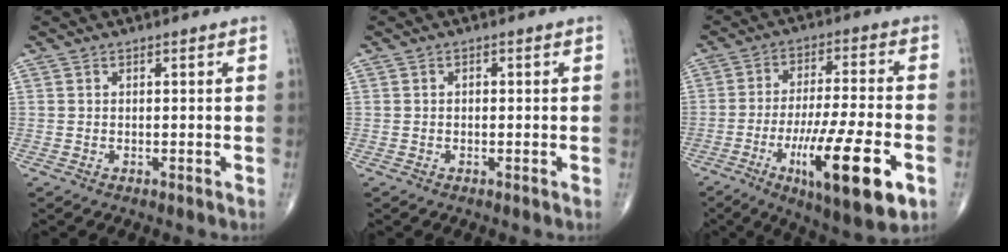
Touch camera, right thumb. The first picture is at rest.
{"total": 0.5, "force": [-0.1, 0.4, 0.3], "torque": [-0.002, 0.003, -0.003]}
{"total": 19.3, "force": [-7.3, 4.2, 17.4], "torque": [-0.296, 0.005, -0.110]}